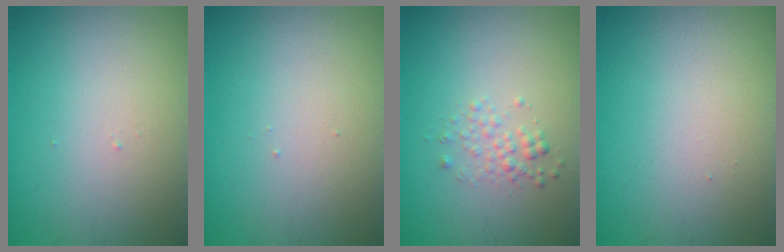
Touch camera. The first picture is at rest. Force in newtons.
{"total": 0.0}
{"total": 1.4, "press": 1.4, "slide": 0.1}
{"total": 0.0}